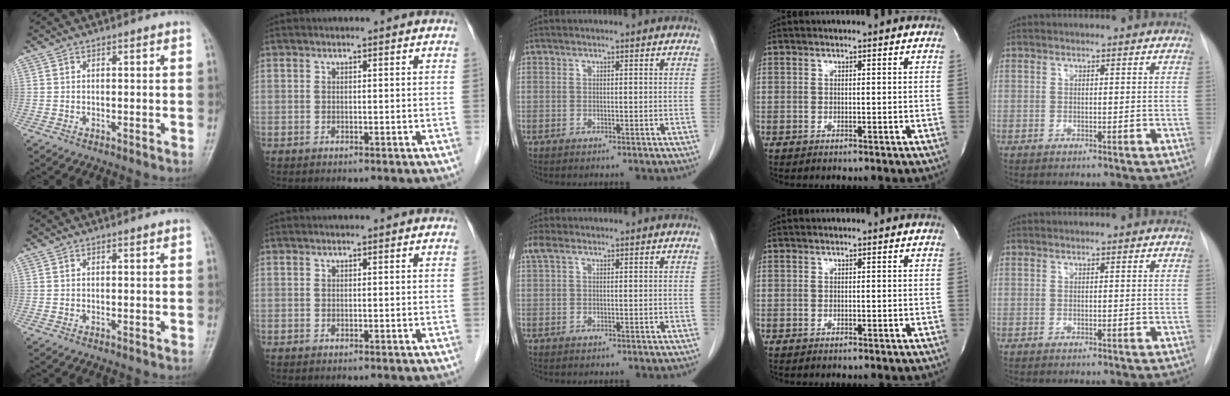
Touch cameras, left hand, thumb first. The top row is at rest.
{"middle": {"total": 2.0, "force": [1.1, 1.0, 1.4], "torque": [-0.040, 0.028, 0.028]}}